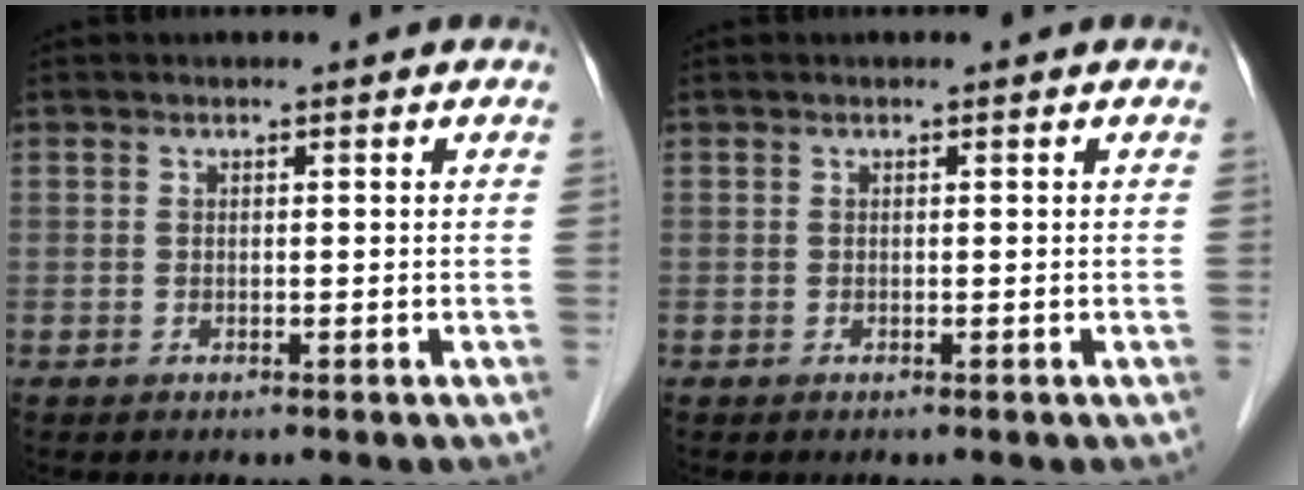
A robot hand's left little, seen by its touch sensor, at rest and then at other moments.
{"total": 0.0}